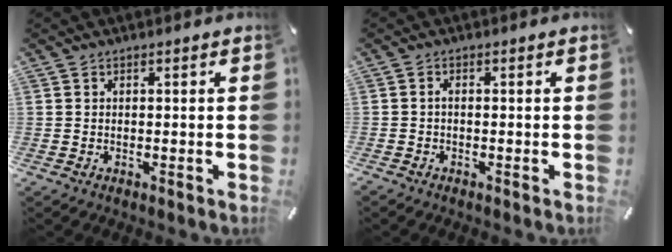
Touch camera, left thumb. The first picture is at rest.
{"total": 1.2, "force": [-0.5, 0.4, 1.0], "torque": [-0.020, 0.000, -0.010]}